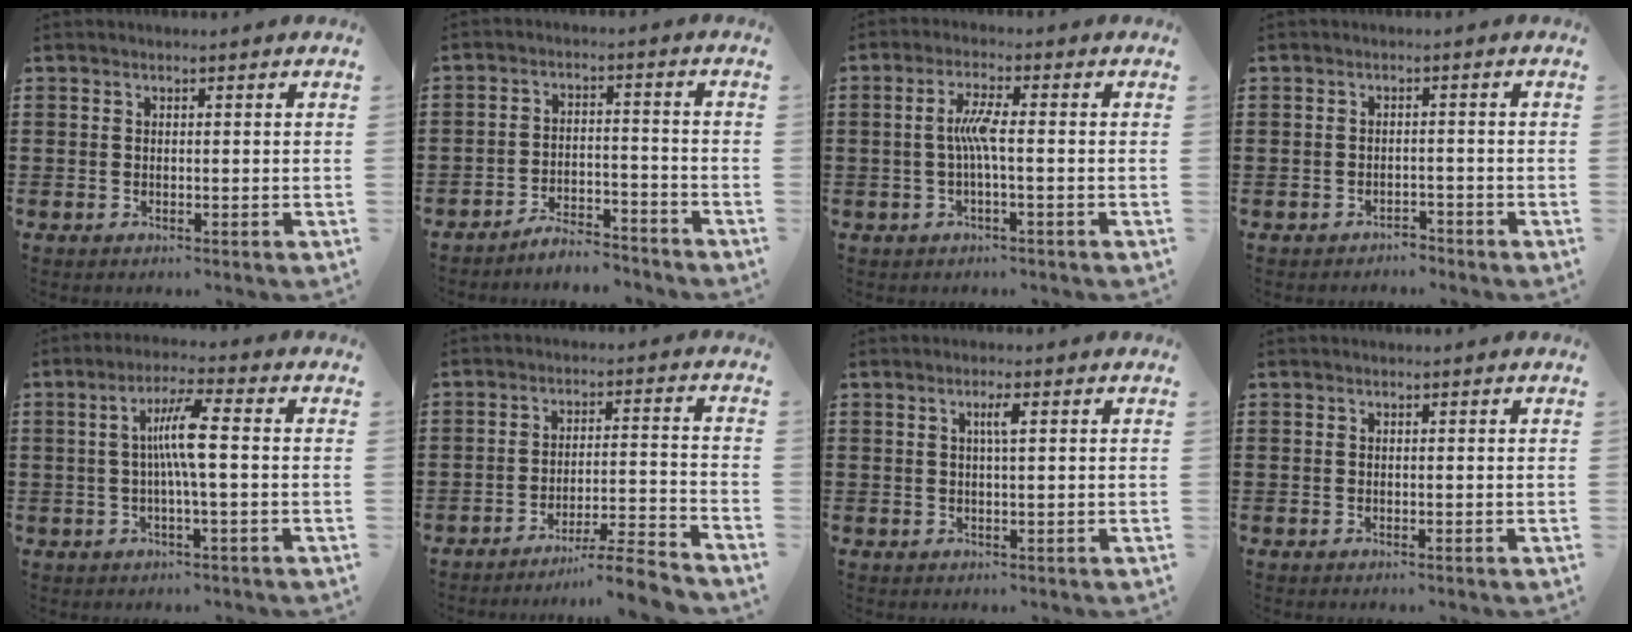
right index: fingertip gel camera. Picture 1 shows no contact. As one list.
[{"total": 4.6, "force": [-4.6, 0.3, 0.6], "torque": [-0.014, 0.009, -0.093]}, {"total": 4.5, "force": [-0.6, 0.4, 4.5], "torque": [-0.096, -0.005, -0.019]}, {"total": 2.1, "force": [-2.0, 0.3, -0.3], "torque": [-0.003, 0.003, -0.047]}, {"total": 6.3, "force": [0.0, 0.4, 6.3], "torque": [-0.124, -0.001, -0.010]}, {"total": 6.6, "force": [-5.8, -0.5, 3.1], "torque": [-0.046, -0.008, -0.112]}, {"total": 2.1, "force": [0.6, 0.2, 2.0], "torque": [-0.039, 0.003, 0.008]}, {"total": 0.0}]